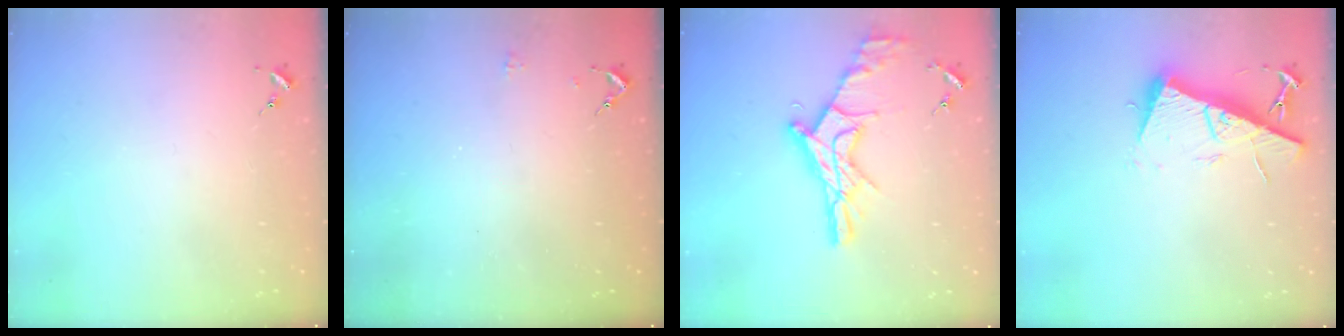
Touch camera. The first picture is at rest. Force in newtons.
{"total": 4.8, "press": 4.7, "slide": 0.6}
{"total": 17.6, "press": 17.5, "slide": 1.6}
{"total": 13.2, "press": 13.1, "slide": 1.3}